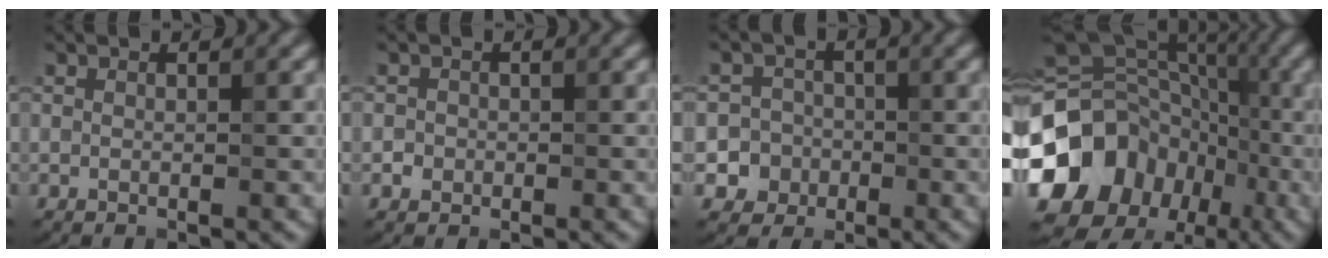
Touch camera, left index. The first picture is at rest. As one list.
[{"total": 1.0, "force": [-0.3, 0.9, 0.1], "torque": [0.008, -0.003, -0.005]}, {"total": 4.5, "force": [-1.7, 4.1, 0.3], "torque": [0.034, -0.003, -0.046]}, {"total": 18.7, "force": [-6.4, 15.8, 7.6], "torque": [-0.162, -0.016, -0.127]}]